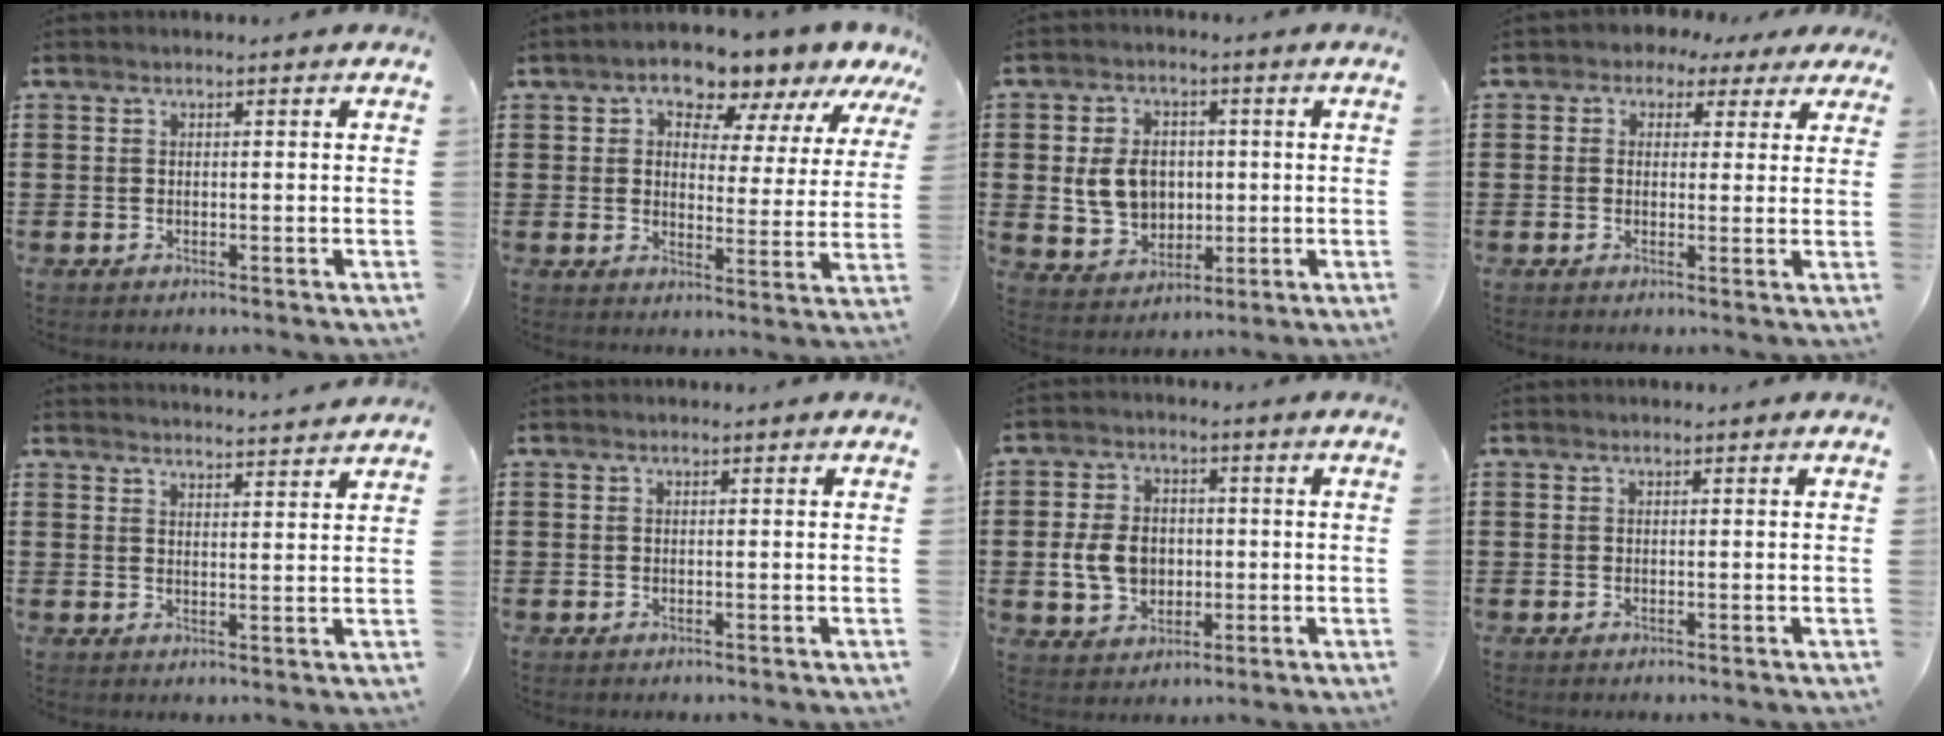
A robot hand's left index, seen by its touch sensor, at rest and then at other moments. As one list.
[{"total": 7.5, "force": [6.1, 2.8, 3.2], "torque": [-0.060, -0.028, 0.100]}, {"total": 7.5, "force": [0.5, 6.0, 4.4], "torque": [-0.106, 0.011, 0.006]}, {"total": 2.4, "force": [1.0, 2.1, 0.7], "torque": [-0.027, 0.007, 0.013]}, {"total": 3.0, "force": [3.0, -0.6, 0.0], "torque": [-0.008, -0.018, 0.054]}, {"total": 0.0}, {"total": 7.2, "force": [-0.5, 5.7, 4.3], "torque": [-0.097, 0.009, -0.013]}, {"total": 0.0}]